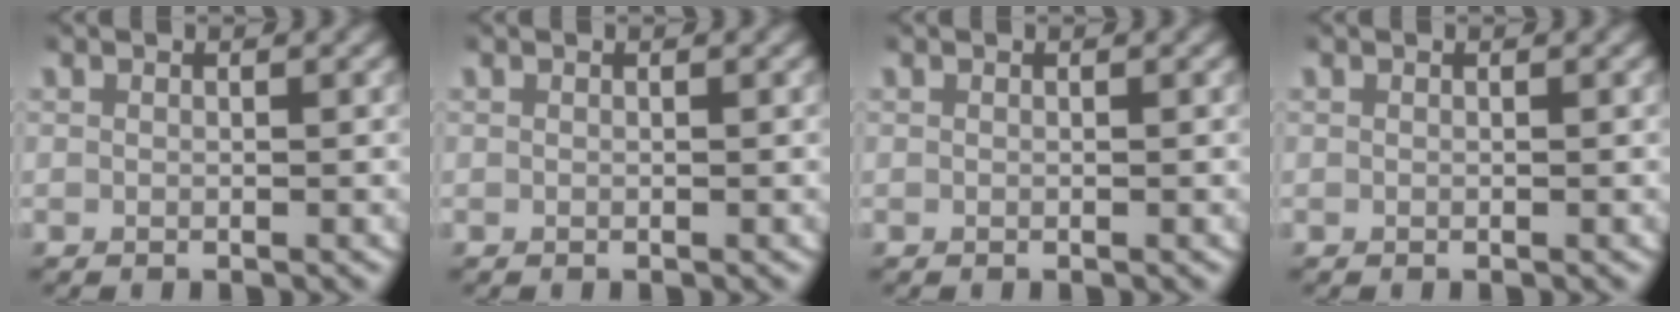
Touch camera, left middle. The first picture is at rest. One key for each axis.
{"total": 0.0}
{"total": 0.0}
{"total": 0.0}